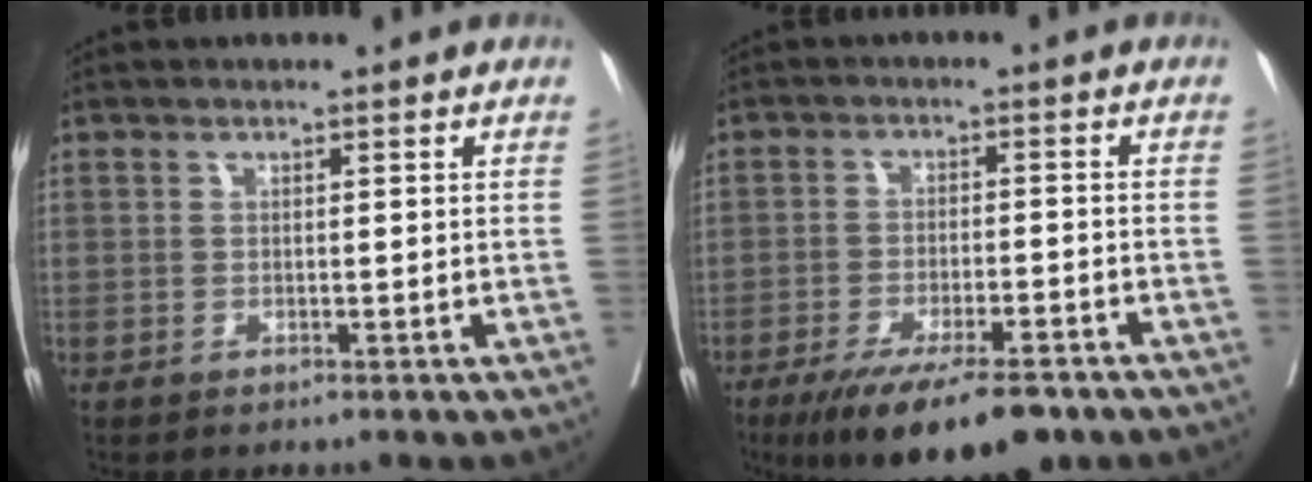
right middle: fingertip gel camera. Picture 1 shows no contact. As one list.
[{"total": 12.8, "force": [-9.3, 3.0, 8.2], "torque": [-0.122, -0.021, -0.147]}]